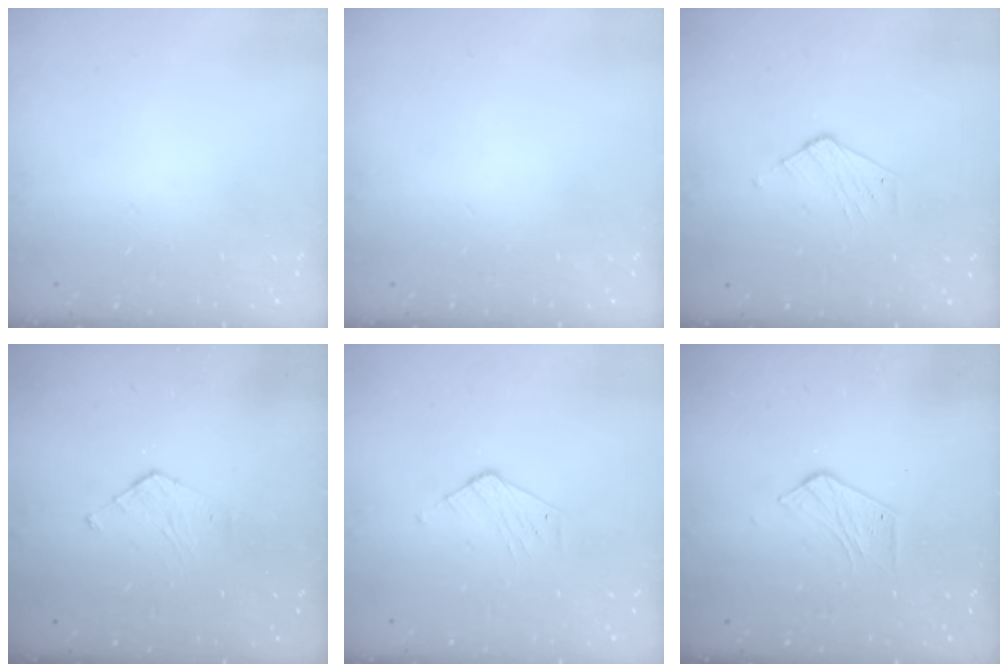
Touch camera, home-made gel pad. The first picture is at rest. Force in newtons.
{"total": 0.0}
{"total": 3.6, "press": 3.6, "slide": 0.4}
{"total": 3.3, "press": 3.2, "slide": 0.3}
{"total": 3.6, "press": 3.6, "slide": 0.4}
{"total": 4.3, "press": 4.3, "slide": 0.3}